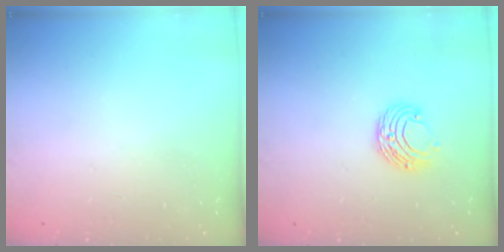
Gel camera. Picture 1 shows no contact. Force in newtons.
{"total": 7.5, "press": 7.5, "slide": 0.7}